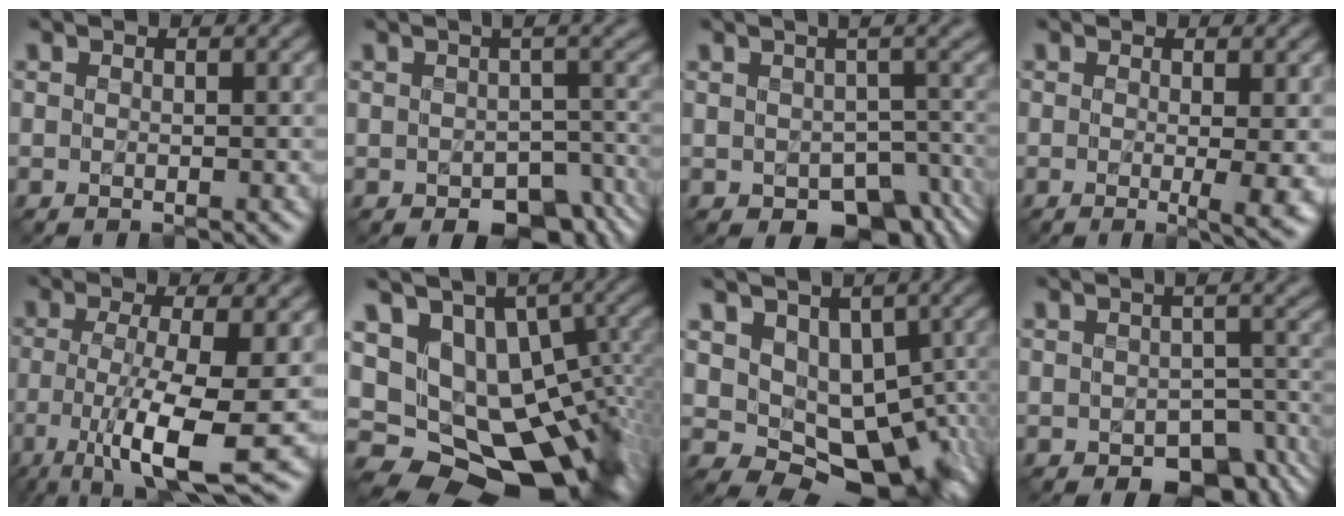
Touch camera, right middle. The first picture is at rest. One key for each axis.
{"total": 6.1, "fx": -3.2, "fy": 3.1, "fz": 4.2, "tx": -0.048, "ty": -0.019, "tz": -0.033}
{"total": 7.7, "fx": -3.4, "fy": 4.3, "fz": 5.5, "tx": -0.075, "ty": -0.029, "tz": -0.031}
{"total": 2.9, "fx": -0.2, "fy": 0.3, "fz": 2.9, "tx": -0.046, "ty": -0.010, "tz": -0.001}
{"total": 8.6, "fx": -2.3, "fy": 1.8, "fz": 8.1, "tx": -0.143, "ty": -0.011, "tz": -0.043}
{"total": 16.4, "fx": -3.5, "fy": 10.6, "fz": 12.0, "tx": -0.160, "ty": -0.005, "tz": -0.017}
{"total": 11.1, "fx": -0.6, "fy": 7.8, "fz": 7.9, "tx": -0.092, "ty": -0.014, "tz": 0.015}
{"total": 6.1, "fx": -3.1, "fy": 3.3, "fz": 4.1, "tx": -0.048, "ty": -0.021, "tz": -0.034}